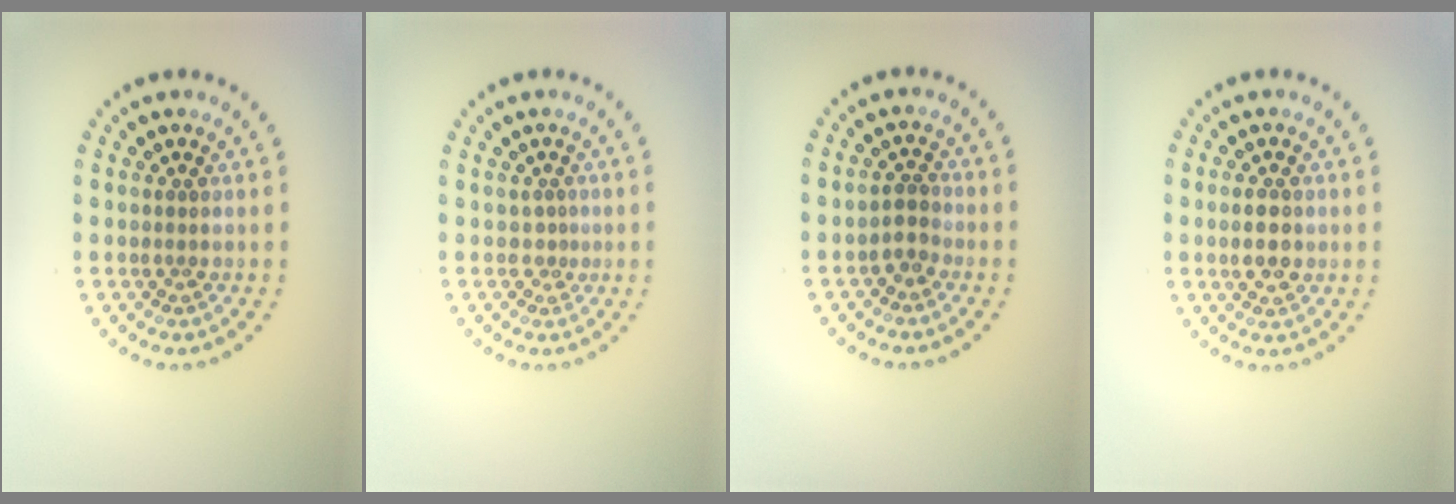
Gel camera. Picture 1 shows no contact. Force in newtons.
{"total": 0.8, "press": 0.3, "slide": 0.8}
{"total": 1.6, "press": 1.3, "slide": 0.9}
{"total": 2.2, "press": 2.2, "slide": 0.0}